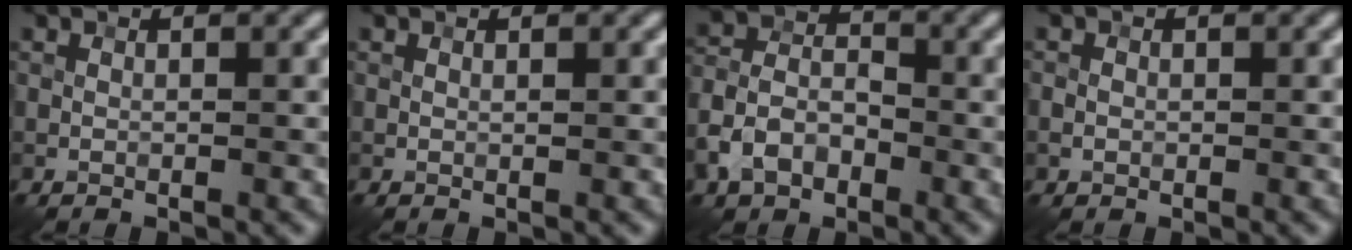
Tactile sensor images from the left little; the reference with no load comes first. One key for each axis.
{"total": 0.0}
{"total": 4.9, "fx": -2.5, "fy": 3.3, "fz": 2.6, "tx": -0.054, "ty": 0.003, "tz": -0.053}
{"total": 0.9, "fx": -0.1, "fy": 0.8, "fz": 0.4, "tx": -0.006, "ty": 0.000, "tz": -0.005}